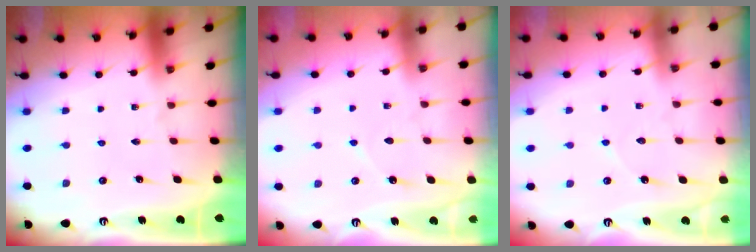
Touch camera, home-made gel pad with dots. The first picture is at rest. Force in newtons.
{"total": 3.7, "press": 3.7, "slide": 0.4}
{"total": 3.9, "press": 3.9, "slide": 0.3}